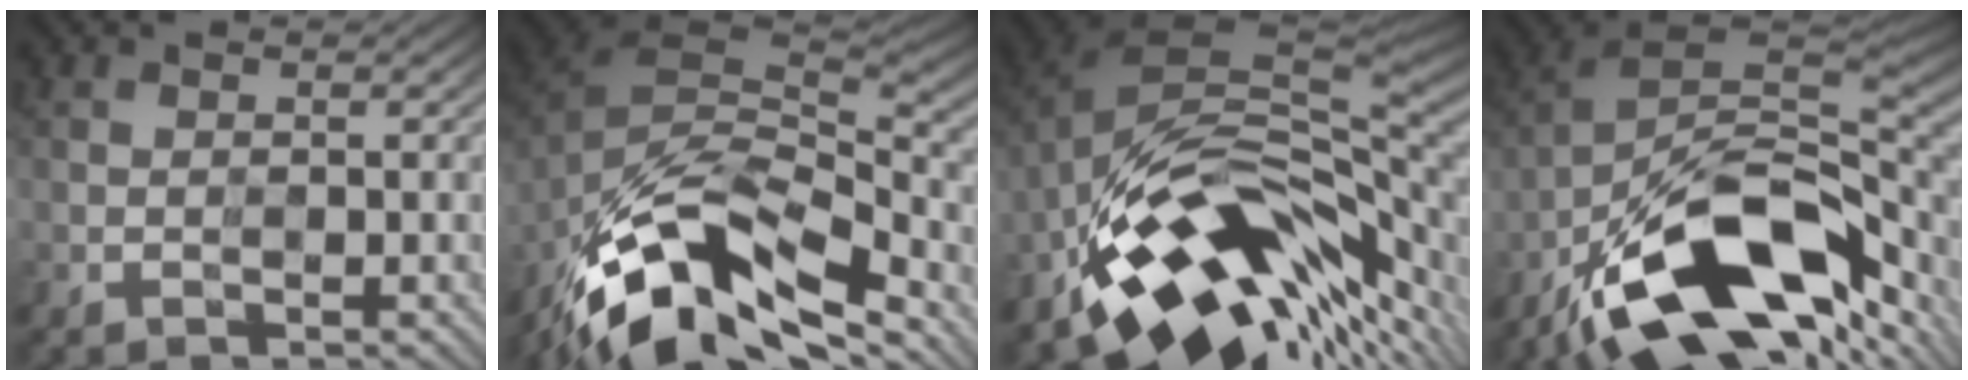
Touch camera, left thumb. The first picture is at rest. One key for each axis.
{"total": 14.7, "fx": -10.2, "fy": 6.5, "fz": 8.3, "tx": -0.186, "ty": -0.012, "tz": -0.181}
{"total": 14.4, "fx": -6.1, "fy": 6.7, "fz": 11.2, "tx": -0.183, "ty": 0.005, "tz": -0.115}
{"total": 16.3, "fx": -10.6, "fy": 6.2, "fz": 10.7, "tx": -0.206, "ty": -0.006, "tz": -0.190}